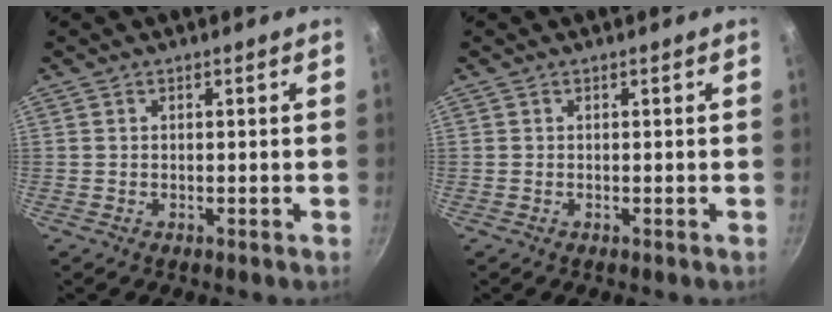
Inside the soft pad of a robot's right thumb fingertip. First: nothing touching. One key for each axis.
{"total": 0.0}